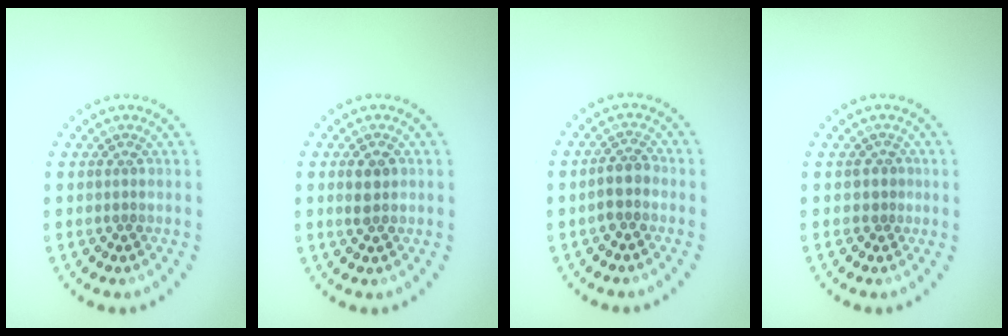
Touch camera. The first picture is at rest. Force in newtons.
{"total": 1.7, "press": 1.7, "slide": 0.2}
{"total": 2.0, "press": 1.7, "slide": 0.9}
{"total": 0.7, "press": 0.6, "slide": 0.5}